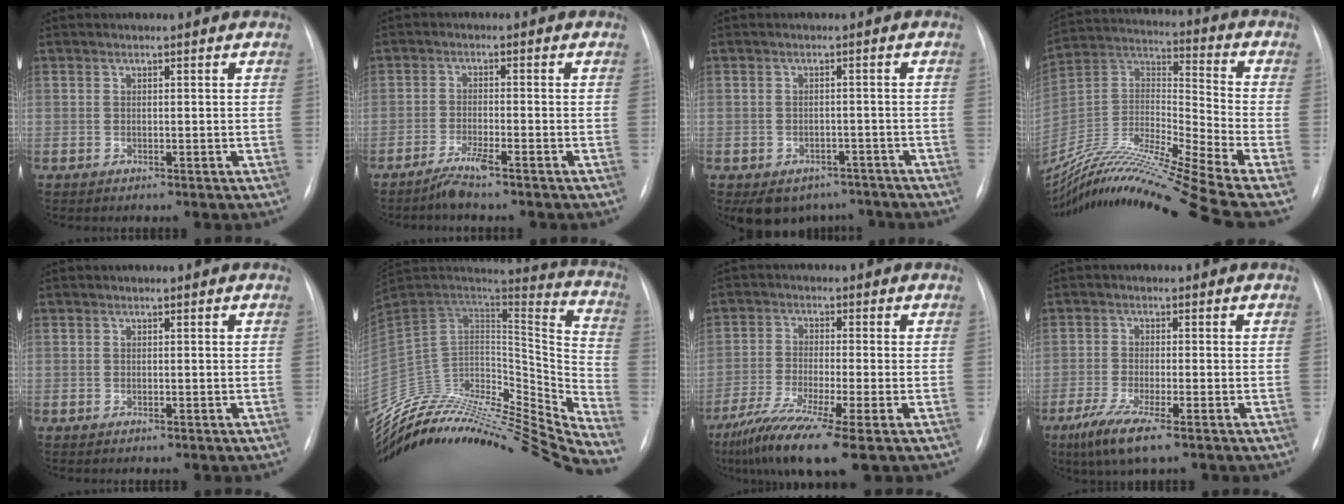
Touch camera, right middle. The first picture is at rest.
{"total": 3.4, "force": [-2.7, -0.2, 2.0], "torque": [-0.048, -0.007, -0.055]}
{"total": 7.7, "force": [-5.9, 4.7, 1.2], "torque": [-0.010, 0.014, -0.071]}
{"total": 23.0, "force": [-19.3, -2.8, 12.1], "torque": [-0.260, -0.007, -0.353]}
{"total": 0.0}
{"total": 34.9, "force": [-32.2, 4.2, 13.0], "torque": [-0.172, -0.009, -0.484]}
{"total": 11.0, "force": [-6.9, -0.3, 8.6], "torque": [-0.157, -0.032, -0.120]}
{"total": 6.3, "force": [-3.9, 0.3, 5.0], "torque": [-0.104, -0.022, -0.073]}